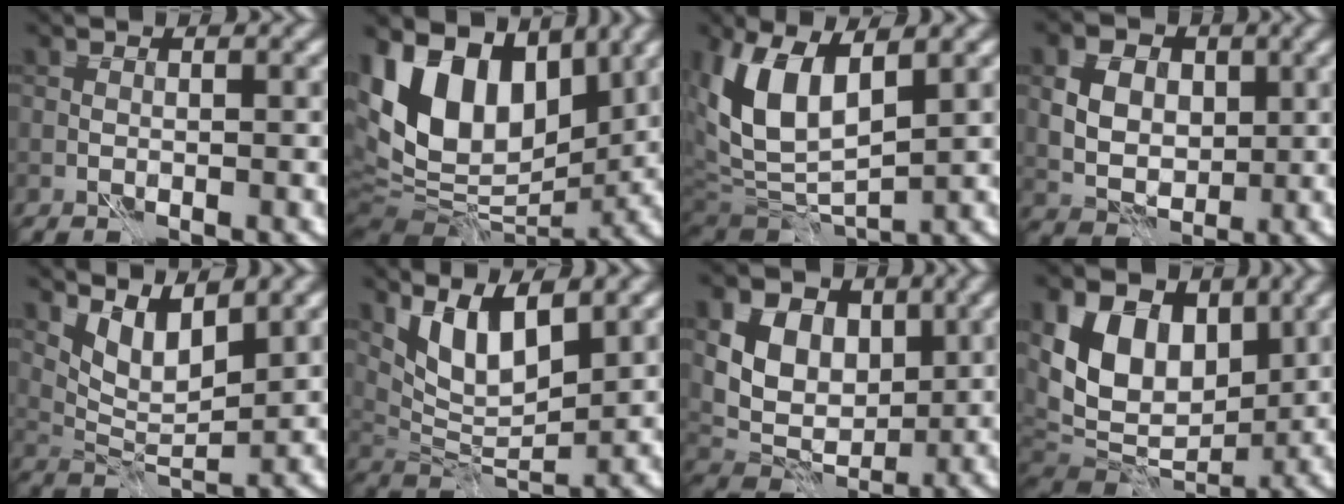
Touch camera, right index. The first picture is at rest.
{"total": 12.2, "force": [4.3, 8.1, 8.0], "torque": [-0.156, 0.017, 0.070]}
{"total": 7.8, "force": [2.4, 3.9, 6.3], "torque": [-0.145, -0.004, 0.043]}
{"total": 6.1, "force": [1.6, 4.7, 3.6], "torque": [-0.064, 0.011, 0.017]}
{"total": 4.3, "force": [2.6, 1.8, 2.9], "torque": [-0.062, -0.012, 0.053]}
{"total": 5.9, "force": [3.0, 2.6, 4.4], "torque": [-0.090, -0.013, 0.060]}
{"total": 9.3, "force": [3.5, 7.0, 5.1], "torque": [-0.086, 0.014, 0.048]}
{"total": 10.3, "force": [2.8, 7.3, 6.7], "torque": [-0.125, -0.003, 0.048]}